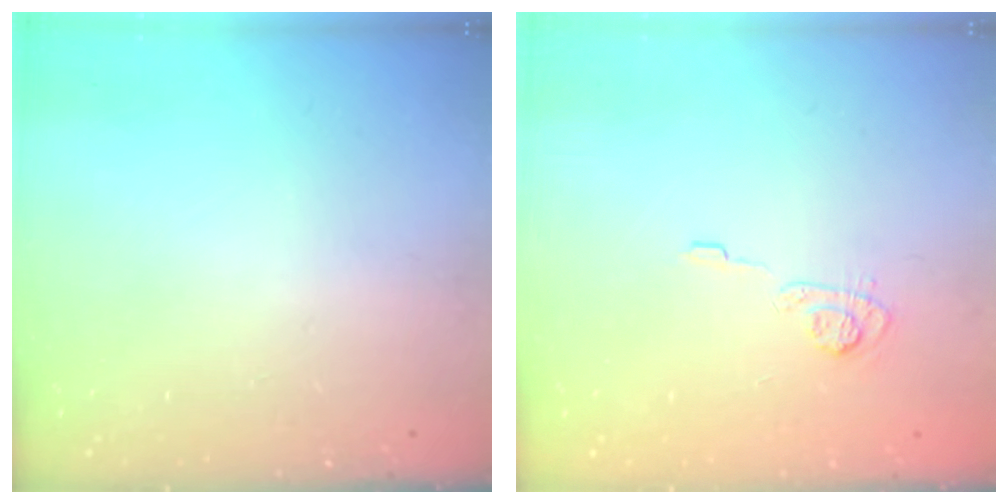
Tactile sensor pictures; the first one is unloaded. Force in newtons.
{"total": 5.8, "press": 5.6, "slide": 1.6}